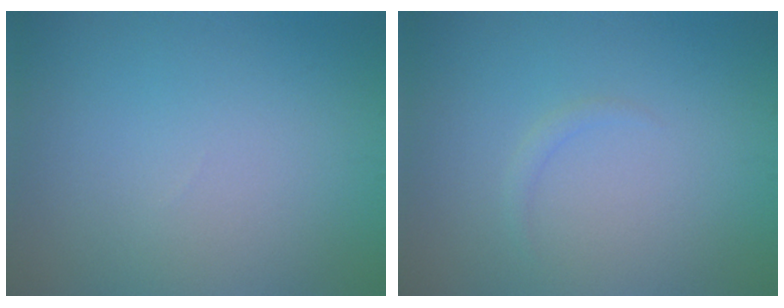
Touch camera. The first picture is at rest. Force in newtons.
{"total": 0.7, "press": 0.7, "slide": 0.1}